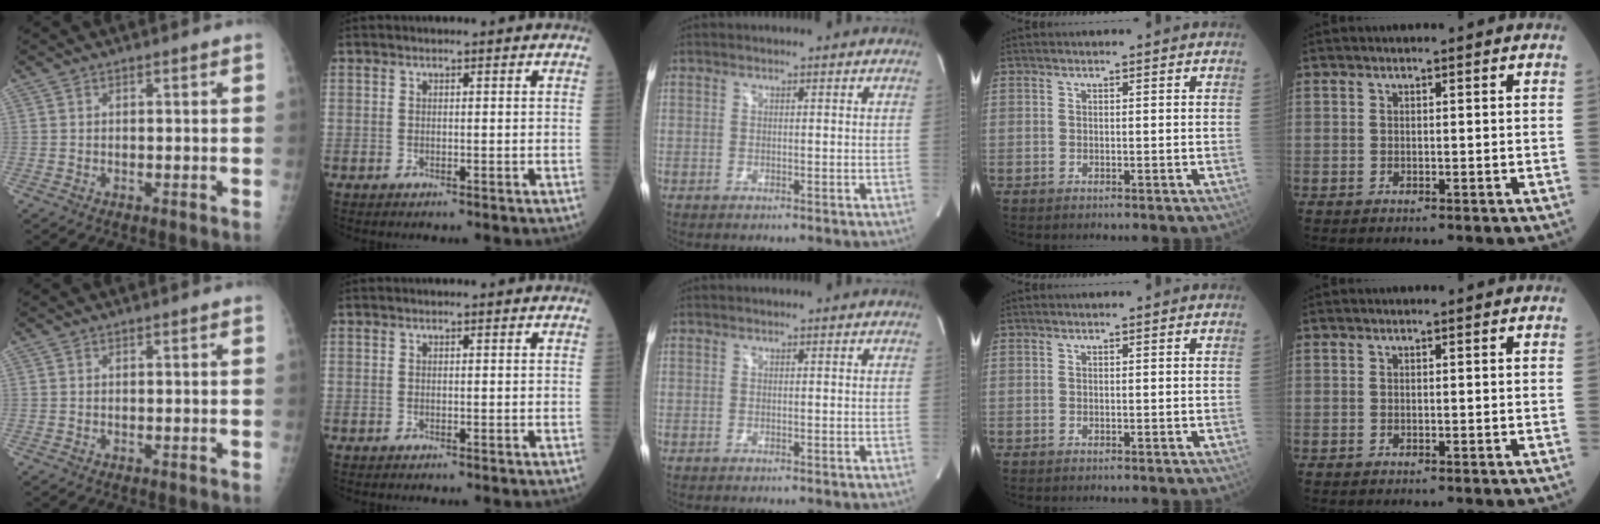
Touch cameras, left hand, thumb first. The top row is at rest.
{}